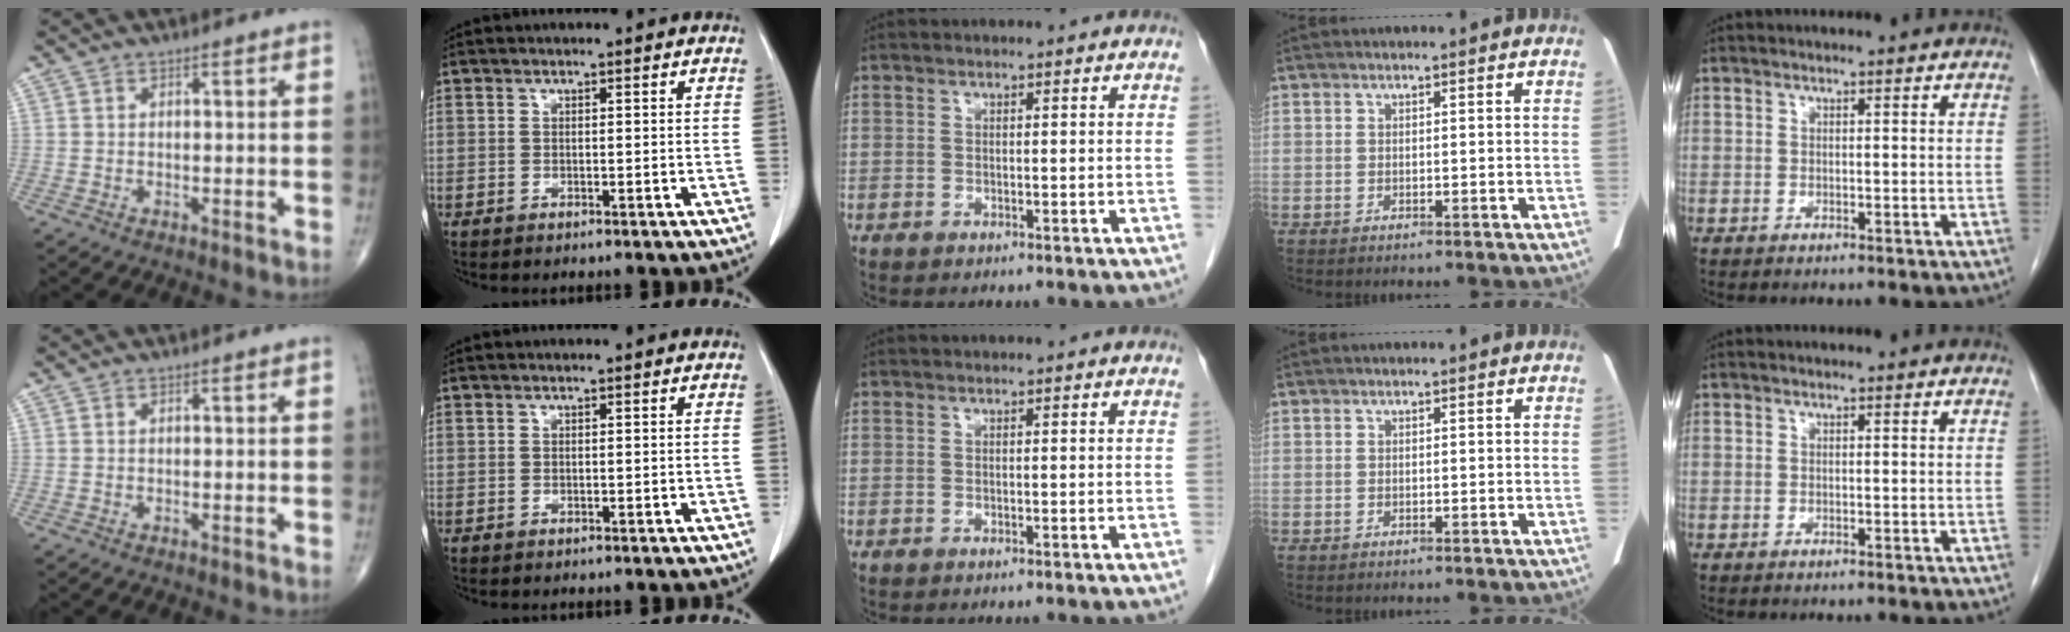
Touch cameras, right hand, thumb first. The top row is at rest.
{}